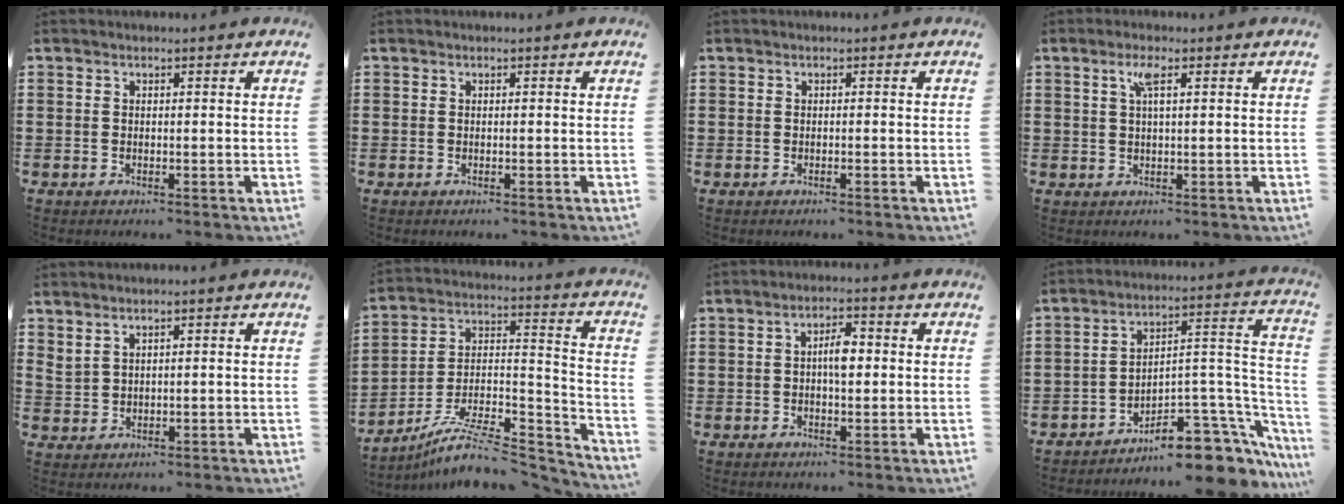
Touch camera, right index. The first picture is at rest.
{"total": 0.0}
{"total": 0.0}
{"total": 2.7, "force": [1.1, 0.4, 2.4], "torque": [-0.052, 0.006, 0.016]}
{"total": 1.7, "force": [1.5, 0.5, 0.6], "torque": [-0.017, 0.003, 0.030]}
{"total": 9.5, "force": [-7.6, 2.6, 5.0], "torque": [-0.086, 0.013, -0.150]}
{"total": 3.7, "force": [0.1, 1.4, 3.4], "torque": [-0.058, 0.002, -0.003]}
{"total": 10.2, "force": [-8.3, 3.2, 5.0], "torque": [-0.059, 0.029, -0.156]}